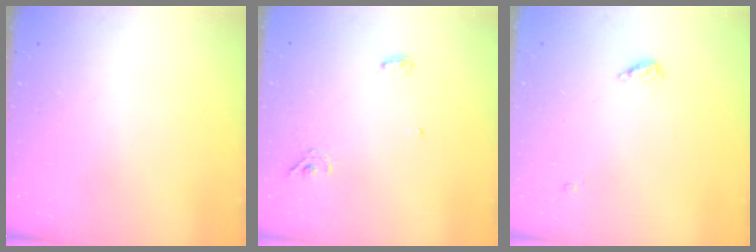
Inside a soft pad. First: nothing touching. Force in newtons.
{"total": 5.1, "press": 5.0, "slide": 1.1}
{"total": 4.5, "press": 4.5, "slide": 0.4}